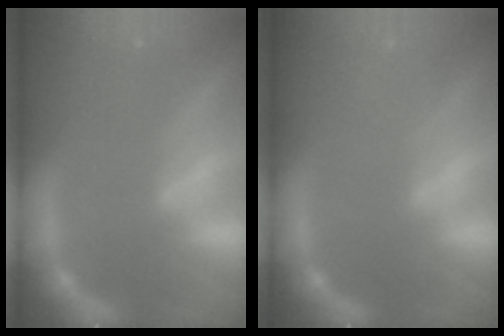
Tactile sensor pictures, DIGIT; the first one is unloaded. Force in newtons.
{"total": 2.4}